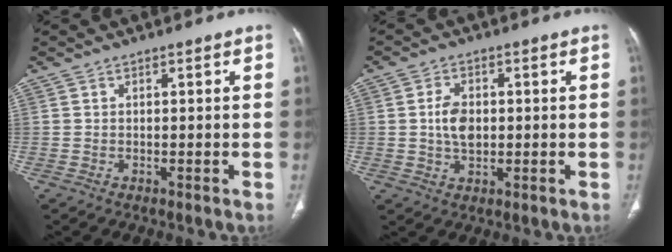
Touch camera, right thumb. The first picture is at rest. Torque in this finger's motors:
{"motor_torque": [1.33, 1.06, 0.87, -0.03, 0.06]}